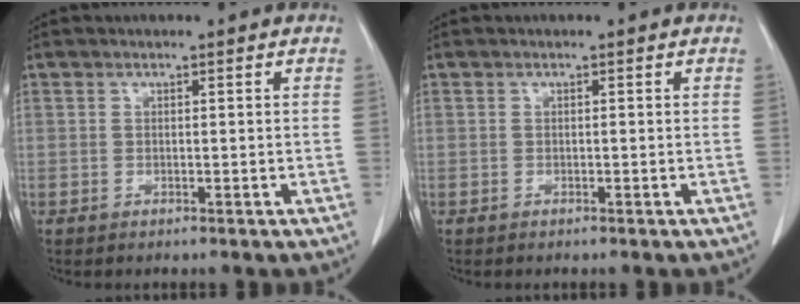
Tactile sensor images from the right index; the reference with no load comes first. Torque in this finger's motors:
{"motor_torque": [-0.10, -0.02, -0.03, -0.01]}